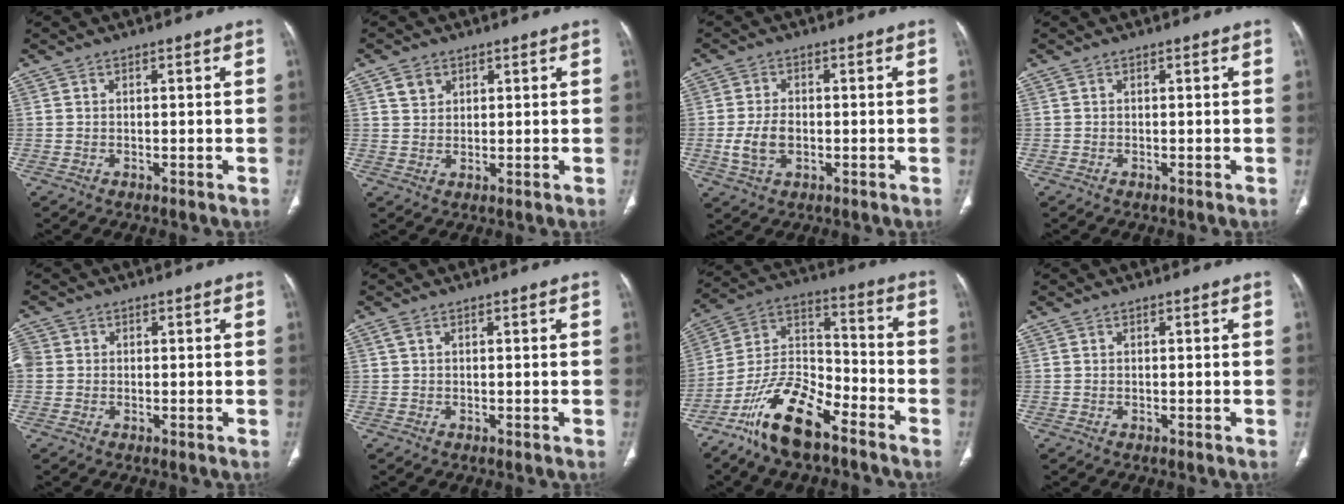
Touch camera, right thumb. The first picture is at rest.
{"total": 3.2, "force": [1.7, 2.4, 1.2], "torque": [-0.010, -0.009, 0.035]}
{"total": 5.4, "force": [-1.0, 3.5, 4.1], "torque": [-0.081, 0.005, -0.017]}
{"total": 0.0}
{"total": 5.0, "force": [0.3, 4.5, 2.1], "torque": [-0.056, 0.016, 0.007]}
{"total": 0.7, "force": [0.3, 0.4, 0.5], "torque": [-0.012, 0.007, 0.007]}
{"total": 15.3, "force": [-10.4, 5.6, 9.6], "torque": [-0.172, 0.071, -0.202]}
{"total": 0.0}